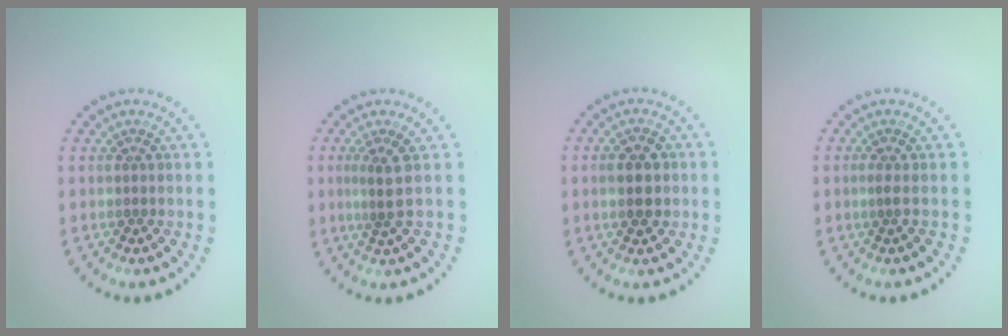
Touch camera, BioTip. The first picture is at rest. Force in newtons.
{"total": 2.0, "press": 1.3, "slide": 1.6}
{"total": 3.3, "press": 3.3, "slide": 0.2}
{"total": 0.5, "press": 0.3, "slide": 0.4}